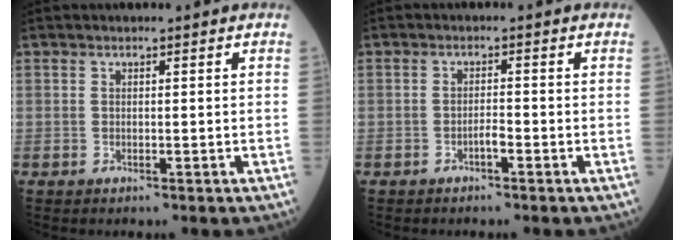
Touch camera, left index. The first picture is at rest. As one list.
[{"total": 1.6, "force": [-1.3, 0.1, 0.9], "torque": [-0.015, -0.002, -0.023]}]